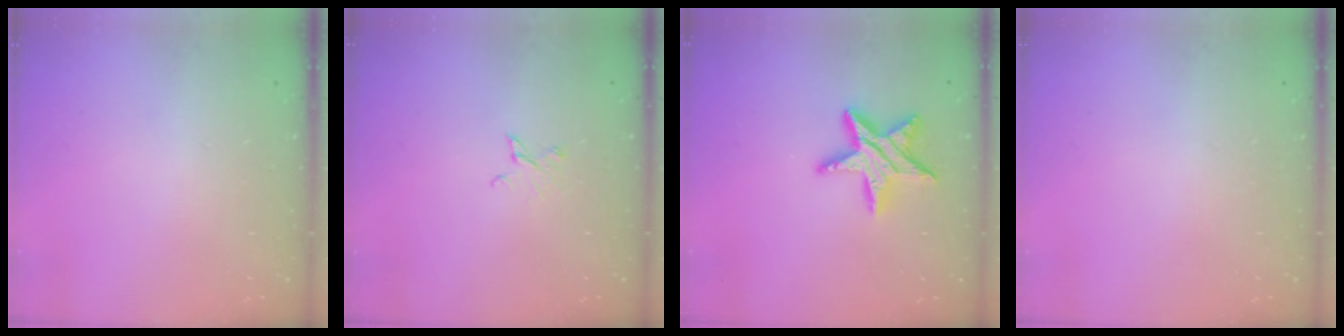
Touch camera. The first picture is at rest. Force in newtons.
{"total": 2.1, "press": 2.1, "slide": 0.3}
{"total": 12.3, "press": 12.2, "slide": 0.7}
{"total": 0.0}